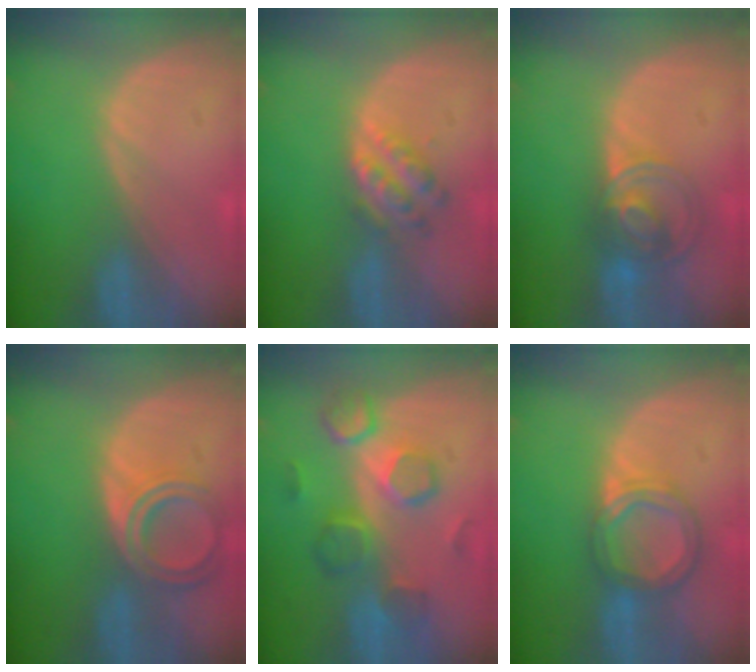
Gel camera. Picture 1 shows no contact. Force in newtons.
{"total": 4.9, "press": 4.7, "slide": 1.6}
{"total": 7.4, "press": 6.3, "slide": 3.9}
{"total": 6.5, "press": 5.9, "slide": 2.8}
{"total": 8.4, "press": 8.3, "slide": 1.3}
{"total": 6.2, "press": 5.8, "slide": 2.4}